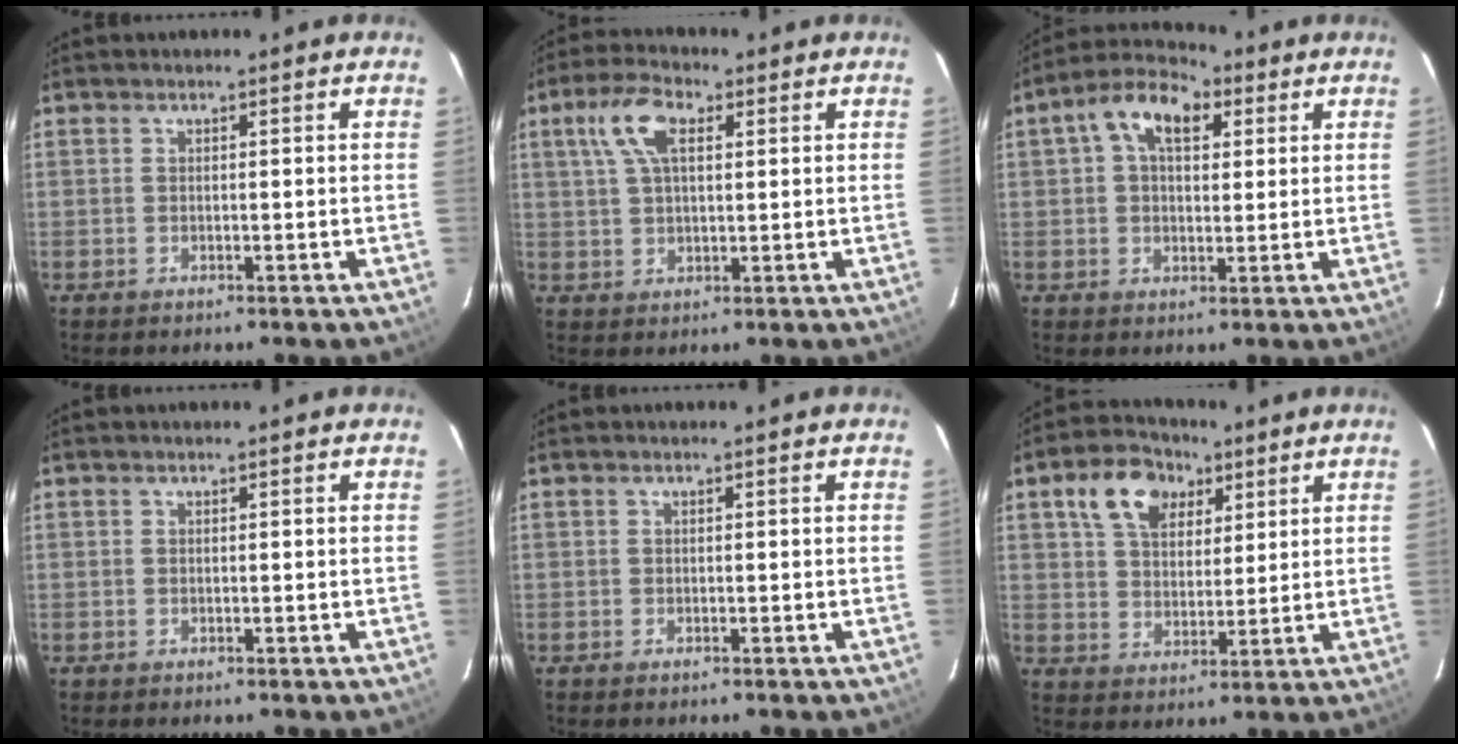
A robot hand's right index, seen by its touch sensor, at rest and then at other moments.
{"total": 7.7, "force": [2.9, 3.5, 6.2], "torque": [-0.127, 0.022, 0.054]}
{"total": 9.6, "force": [3.5, 5.8, 6.9], "torque": [-0.123, 0.037, 0.052]}
{"total": 0.0}
{"total": 0.0}
{"total": 10.8, "force": [5.4, 6.9, 6.2], "torque": [-0.123, 0.027, 0.094]}